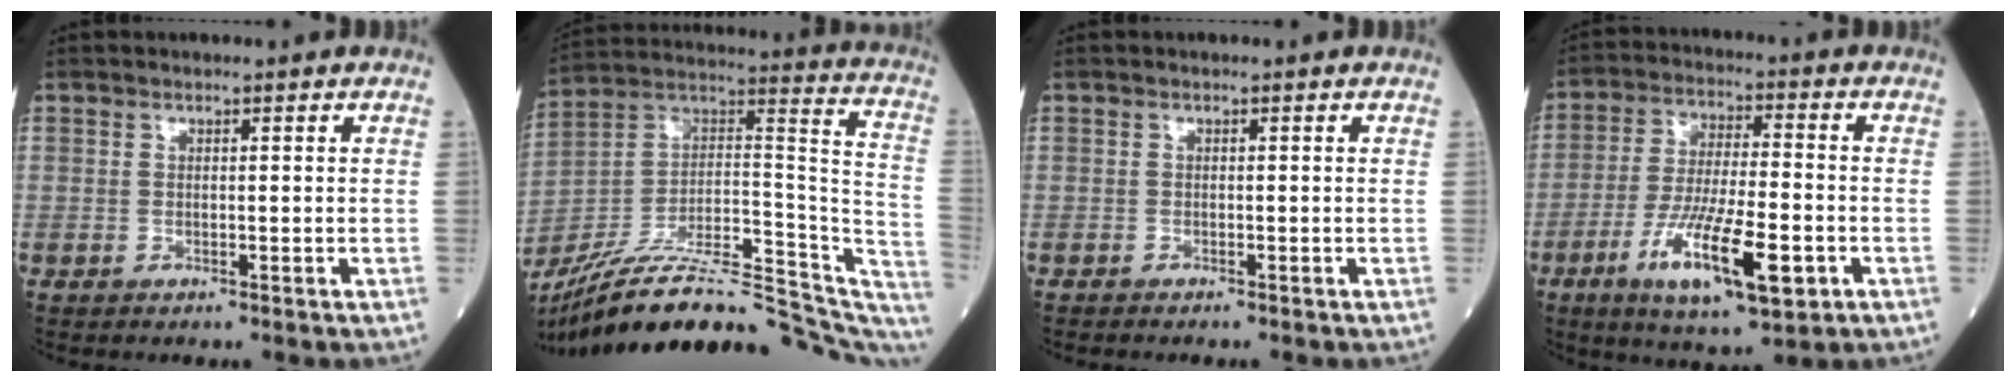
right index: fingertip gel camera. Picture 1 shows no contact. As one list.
[{"total": 30.2, "force": [-24.0, 7.1, 16.8], "torque": [-0.228, 0.020, -0.361]}, {"total": 0.8, "force": [-0.8, 0.1, 0.2], "torque": [-0.004, -0.001, -0.014]}, {"total": 13.8, "force": [-5.4, 2.8, 12.4], "torque": [-0.230, -0.020, -0.088]}]